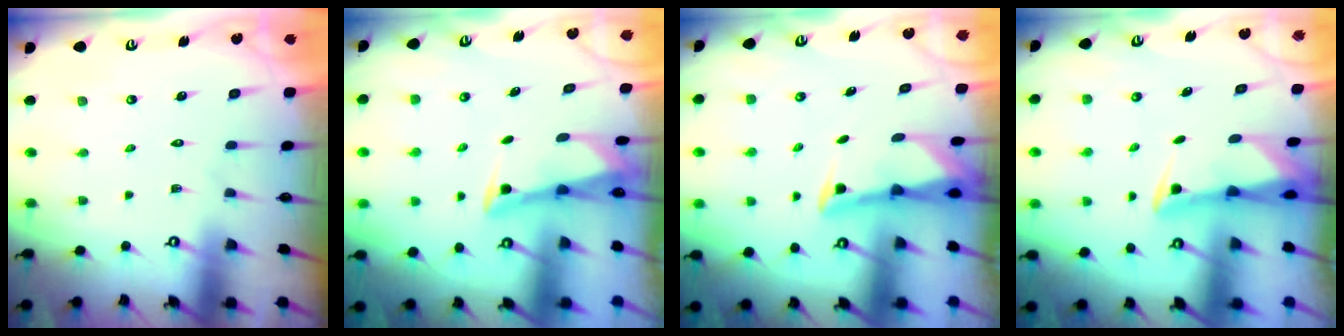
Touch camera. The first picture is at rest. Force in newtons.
{"total": 3.0, "press": 2.9, "slide": 0.4}
{"total": 3.1, "press": 3.1, "slide": 0.4}
{"total": 2.3, "press": 2.3, "slide": 0.3}